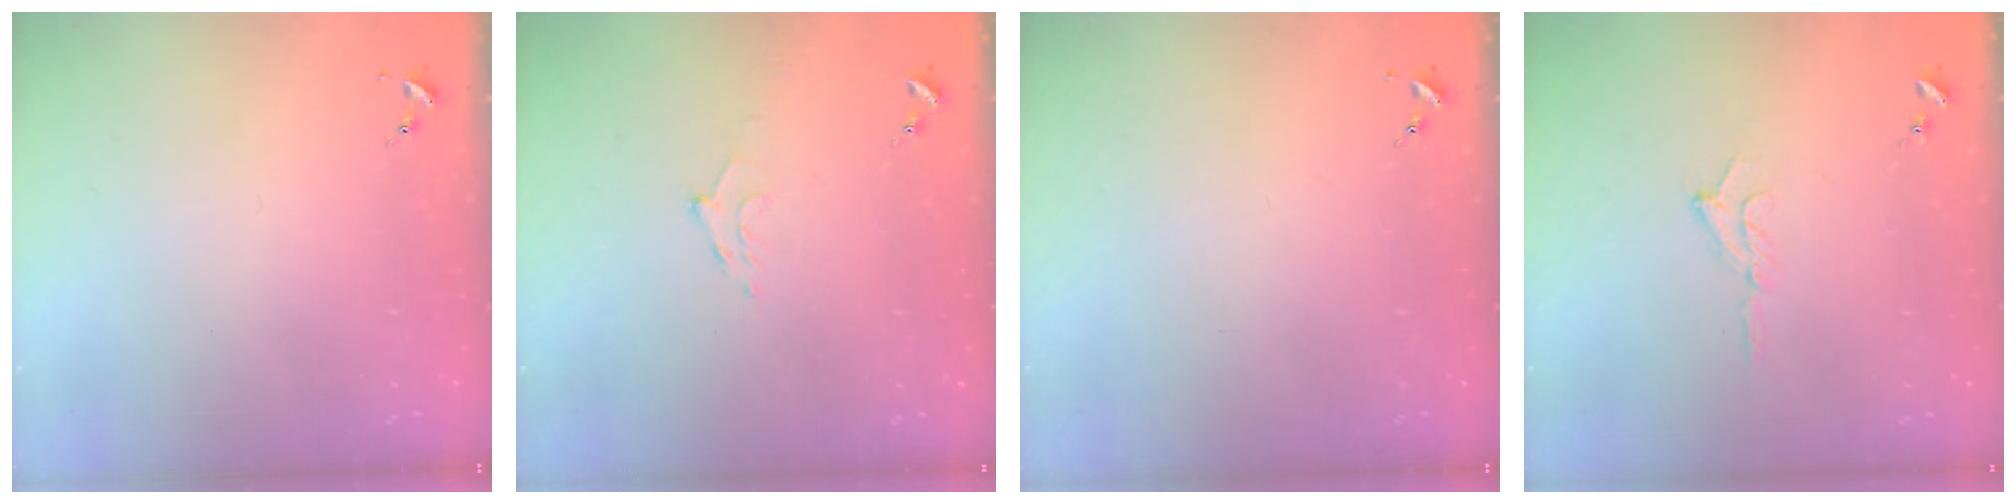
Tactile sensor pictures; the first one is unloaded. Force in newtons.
{"total": 9.4, "press": 9.4, "slide": 0.9}
{"total": 0.0}
{"total": 6.5, "press": 6.5, "slide": 0.8}